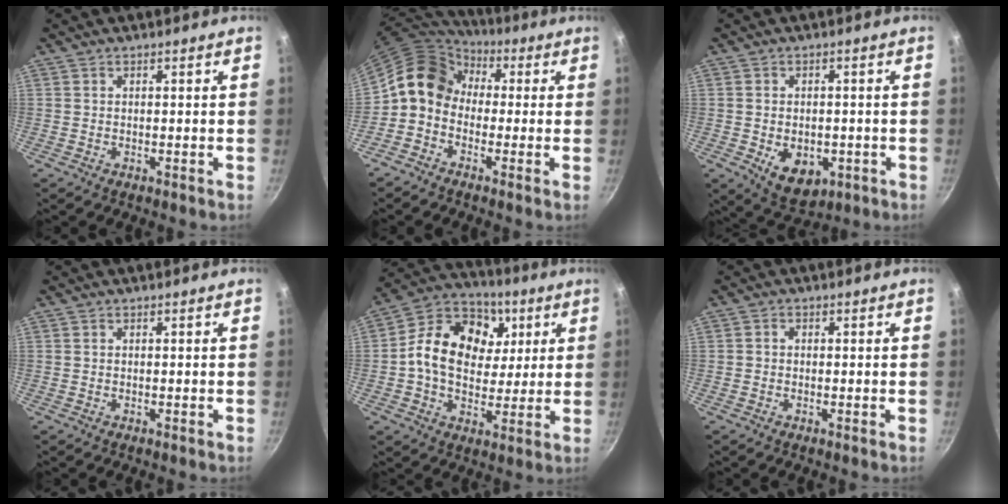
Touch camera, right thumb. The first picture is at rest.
{"total": 10.9, "force": [0.0, 8.9, 6.2], "torque": [-0.087, 0.039, -0.028]}
{"total": 8.5, "force": [-2.2, 5.8, 5.8], "torque": [-0.065, -0.005, -0.018]}
{"total": 0.0}
{"total": 17.7, "force": [3.7, 13.3, 11.1], "torque": [-0.171, 0.004, 0.044]}
{"total": 0.8, "force": [-0.2, 0.7, 0.3], "torque": [-0.004, 0.003, -0.005]}